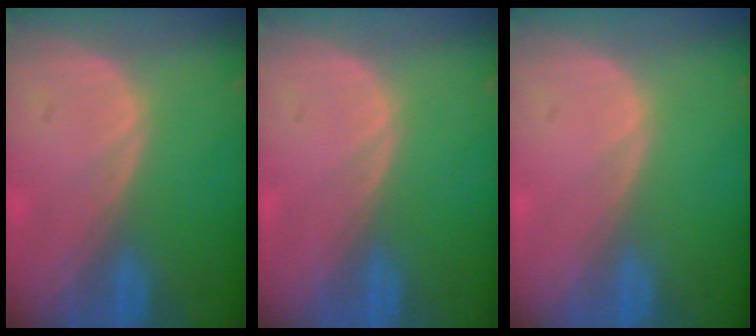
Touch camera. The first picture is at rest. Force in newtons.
{"total": 0.0}
{"total": 0.0}